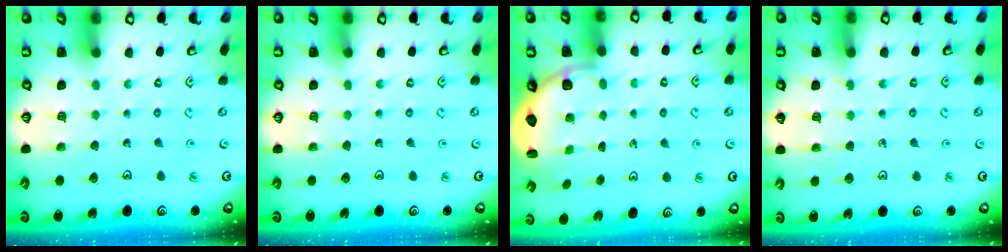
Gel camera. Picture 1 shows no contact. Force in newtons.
{"total": 0.0}
{"total": 3.4, "press": 2.7, "slide": 2.1}
{"total": 2.7, "press": 2.7, "slide": 0.4}